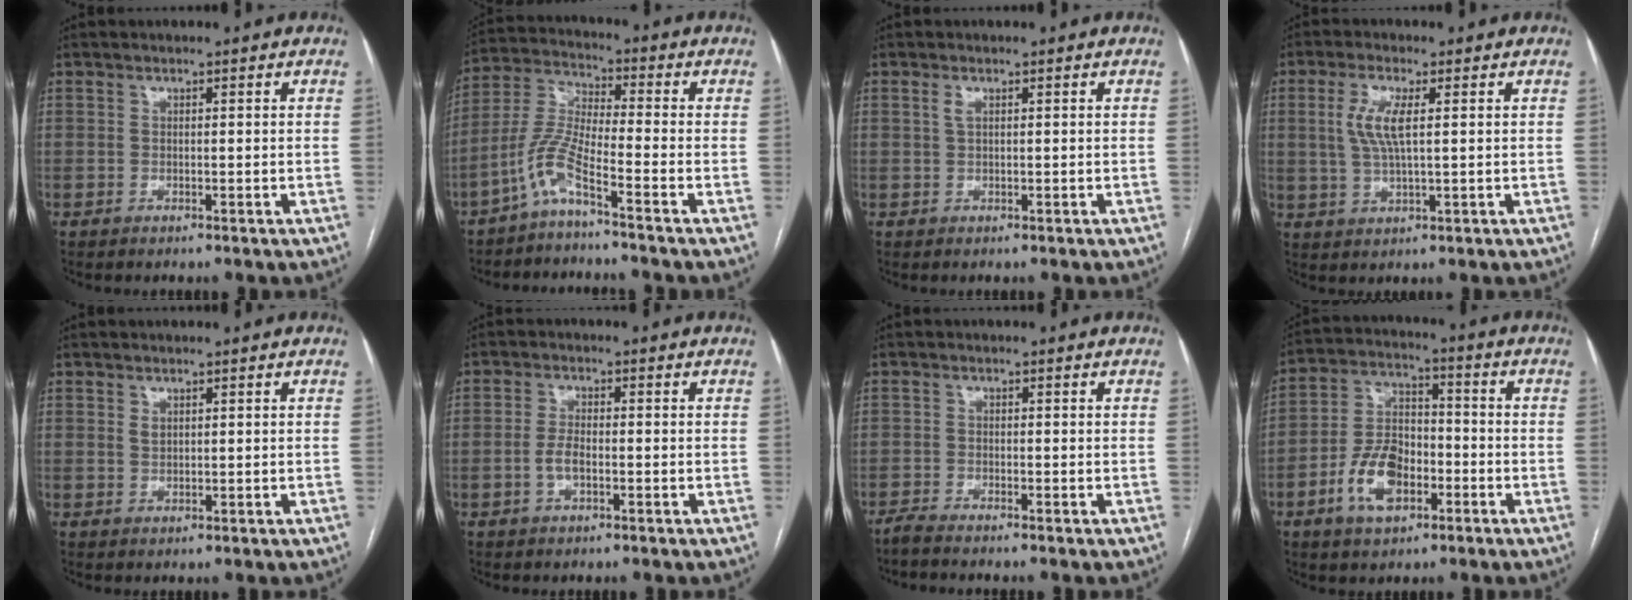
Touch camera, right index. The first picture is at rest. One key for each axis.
{"total": 7.0, "fx": -4.6, "fy": -0.1, "fz": 5.3, "tx": -0.129, "ty": -0.001, "tz": -0.102}
{"total": 1.0, "fx": 0.6, "fy": 0.2, "fz": 0.7, "tx": -0.023, "ty": 0.004, "tz": 0.011}
{"total": 5.6, "fx": 1.2, "fy": 1.1, "fz": 5.4, "tx": -0.120, "ty": 0.002, "tz": 0.026}
{"total": 1.0, "fx": 0.6, "fy": 0.6, "fz": 0.6, "tx": -0.010, "ty": -0.001, "tz": 0.013}
{"total": 2.8, "fx": -0.7, "fy": 1.1, "fz": 2.5, "tx": -0.059, "ty": 0.003, "tz": -0.012}
{"total": 2.3, "fx": -2.1, "fy": -0.5, "fz": 0.8, "tx": -0.017, "ty": -0.004, "tz": -0.040}
{"total": 10.3, "fx": -4.1, "fy": 5.7, "fz": 7.6, "tx": -0.163, "ty": 0.017, "tz": -0.072}